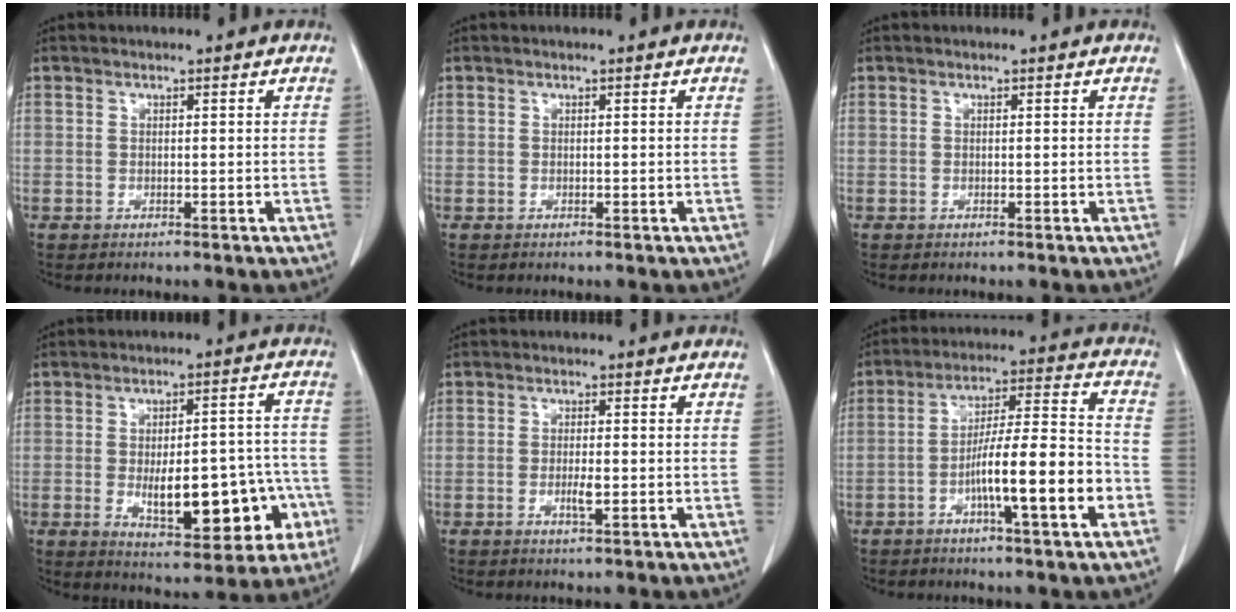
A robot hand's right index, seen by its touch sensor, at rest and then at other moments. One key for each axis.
{"total": 0.0}
{"total": 0.0}
{"total": 15.7, "fx": -4.5, "fy": 6.0, "fz": 13.8, "tx": -0.172, "ty": 0.026, "tz": -0.046}
{"total": 2.5, "fx": -0.8, "fy": 0.5, "fz": 2.4, "tx": -0.046, "ty": -0.001, "tz": -0.012}
{"total": 13.5, "fx": -4.9, "fy": 0.8, "fz": 12.6, "tx": -0.207, "ty": 0.009, "tz": -0.080}